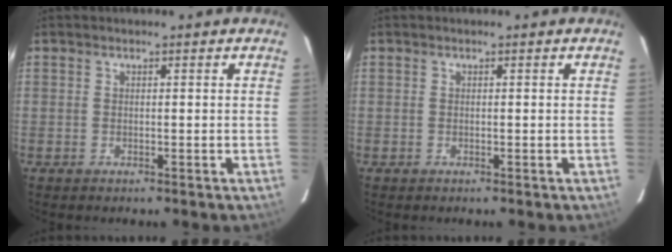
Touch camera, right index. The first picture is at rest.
{"total": 0.0}